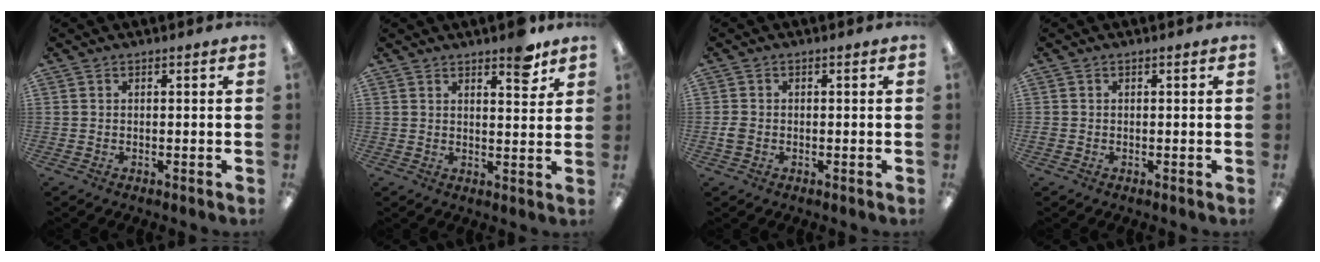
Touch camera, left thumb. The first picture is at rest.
{"total": 5.8, "force": [4.5, 1.8, 3.3], "torque": [-0.028, -0.031, 0.070]}
{"total": 2.1, "force": [-0.5, 1.6, 1.3], "torque": [-0.021, 0.004, -0.008]}
{"total": 0.6, "force": [-0.2, 0.5, 0.3], "torque": [-0.005, 0.002, -0.004]}